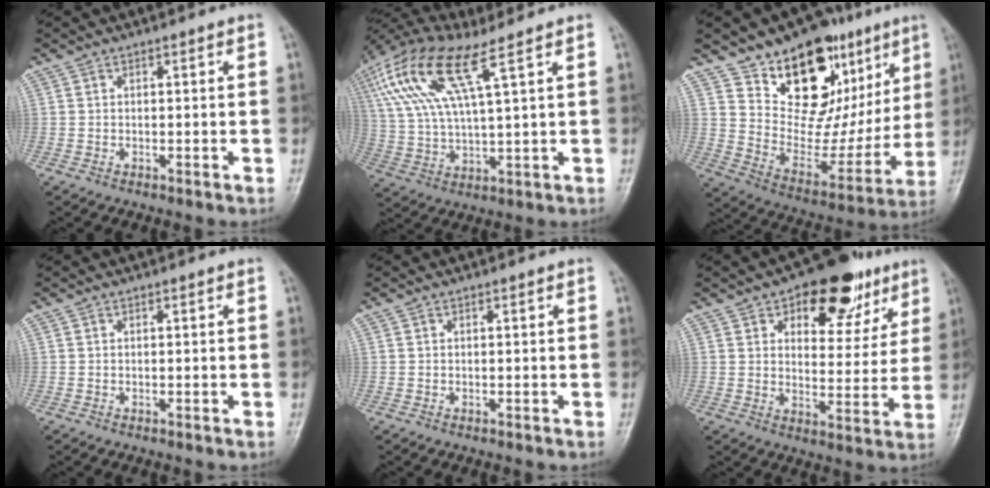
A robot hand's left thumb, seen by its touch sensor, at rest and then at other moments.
{"total": 16.1, "force": [7.4, 4.3, 13.6], "torque": [-0.305, 0.000, 0.143]}
{"total": 23.4, "force": [13.0, 13.5, 14.0], "torque": [-0.140, -0.048, 0.217]}
{"total": 0.0}
{"total": 0.0}
{"total": 16.2, "force": [9.0, 8.7, 10.2], "torque": [-0.076, -0.029, 0.126]}